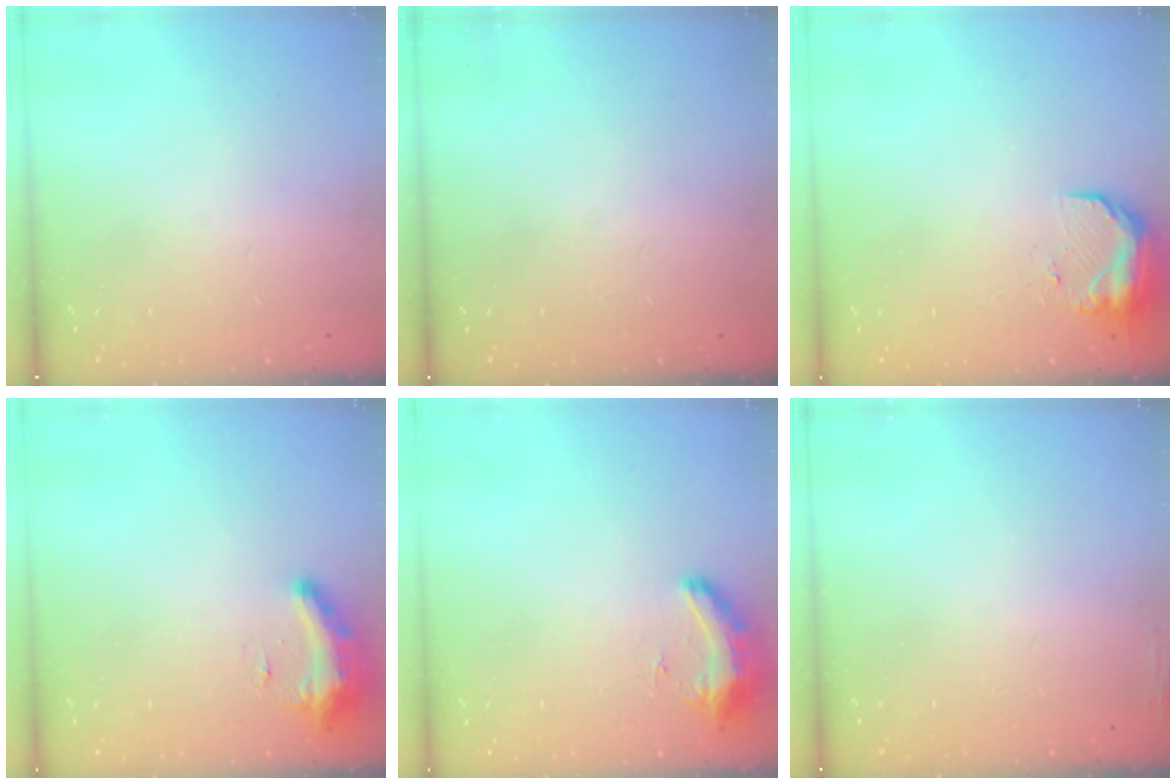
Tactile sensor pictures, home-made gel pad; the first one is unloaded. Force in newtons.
{"total": 0.0}
{"total": 9.9, "press": 9.4, "slide": 3.1}
{"total": 9.2, "press": 9.1, "slide": 0.5}
{"total": 8.8, "press": 8.8, "slide": 0.7}
{"total": 3.1, "press": 3.0, "slide": 0.8}